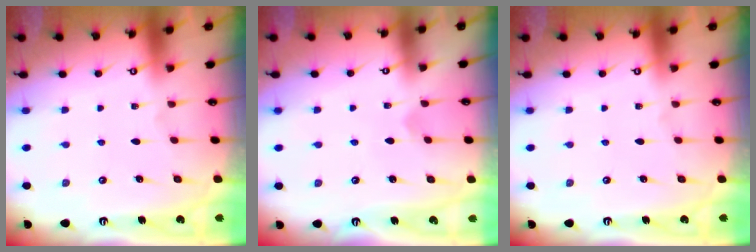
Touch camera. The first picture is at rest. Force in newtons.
{"total": 2.5, "press": 2.5, "slide": 0.1}
{"total": 0.0}